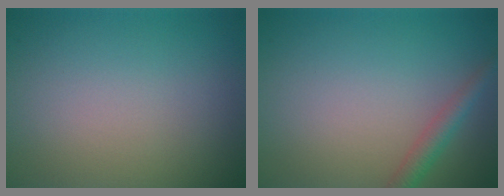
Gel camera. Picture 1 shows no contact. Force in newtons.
{"total": 2.0, "press": 2.0, "slide": 0.0}